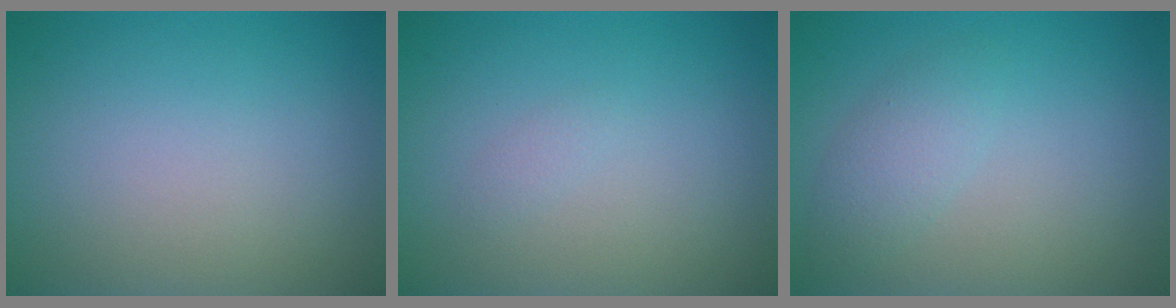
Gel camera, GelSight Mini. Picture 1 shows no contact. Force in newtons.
{"total": 0.6, "press": 0.6, "slide": 0.0}
{"total": 2.0, "press": 2.0, "slide": 0.2}